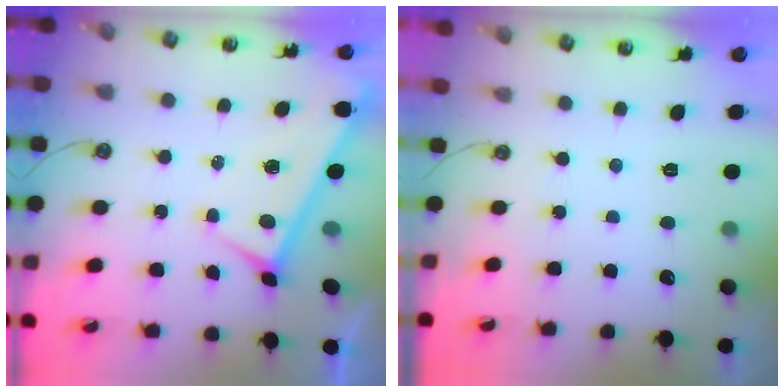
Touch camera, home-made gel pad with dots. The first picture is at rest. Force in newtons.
{"total": 0.0}